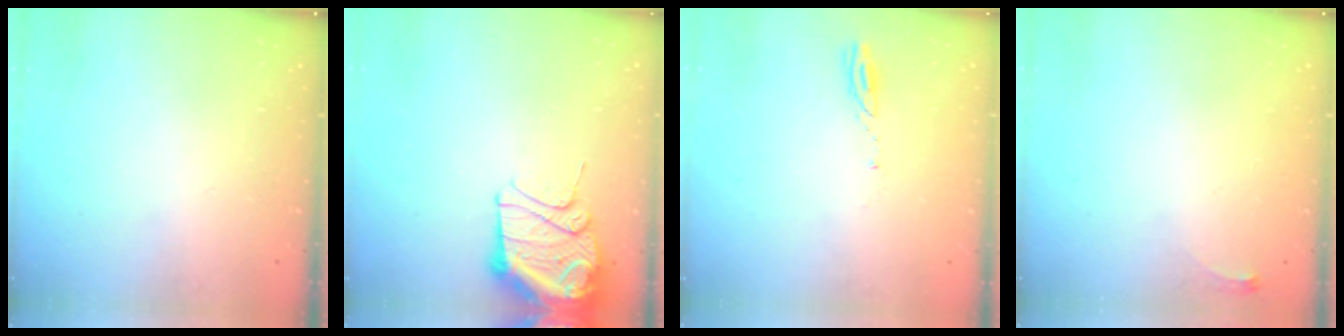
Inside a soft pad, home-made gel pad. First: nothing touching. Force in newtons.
{"total": 13.1, "press": 13.1, "slide": 1.5}
{"total": 3.2, "press": 3.2, "slide": 0.3}
{"total": 2.8, "press": 2.8, "slide": 0.4}